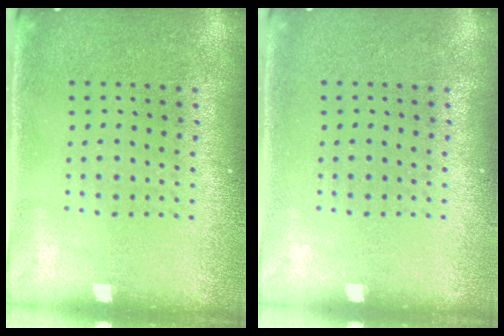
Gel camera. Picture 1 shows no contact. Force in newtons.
{"total": 0.0}